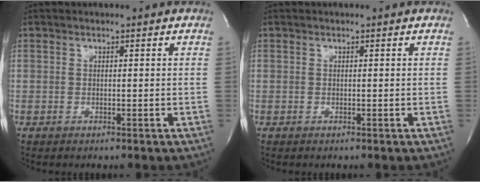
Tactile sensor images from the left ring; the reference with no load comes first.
{"total": 0.0}